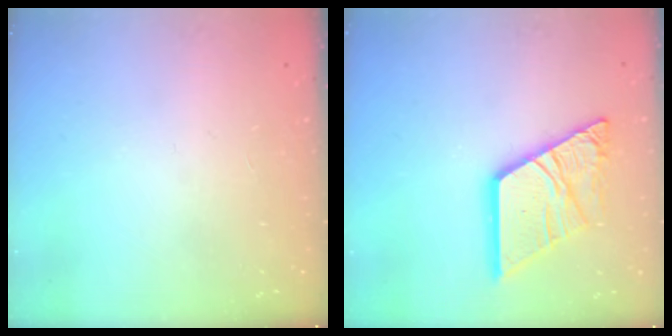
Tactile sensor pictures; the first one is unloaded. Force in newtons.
{"total": 18.0, "press": 17.9, "slide": 1.9}